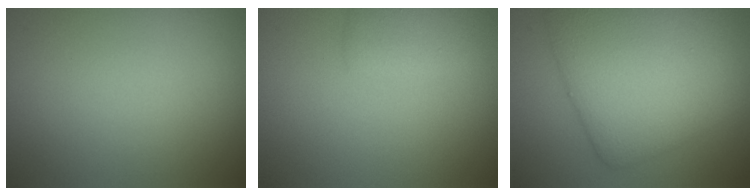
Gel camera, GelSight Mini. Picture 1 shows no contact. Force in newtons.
{"total": 1.7, "press": 1.7, "slide": 0.1}
{"total": 9.2, "press": 9.2, "slide": 0.3}